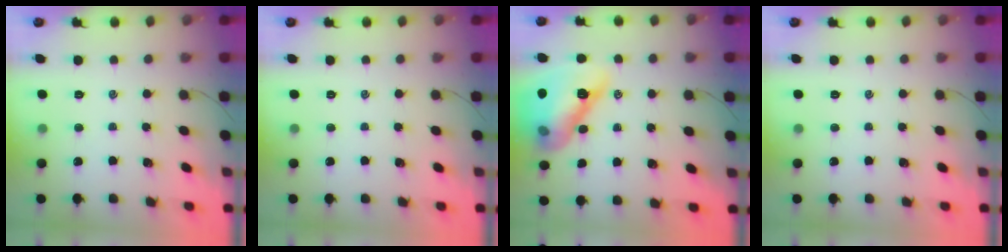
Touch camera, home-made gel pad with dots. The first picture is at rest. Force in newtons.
{"total": 0.0}
{"total": 17.9, "press": 17.3, "slide": 4.5}
{"total": 0.0}